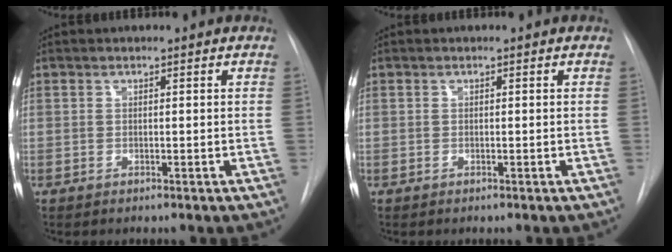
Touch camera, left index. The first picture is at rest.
{"total": 0.0}